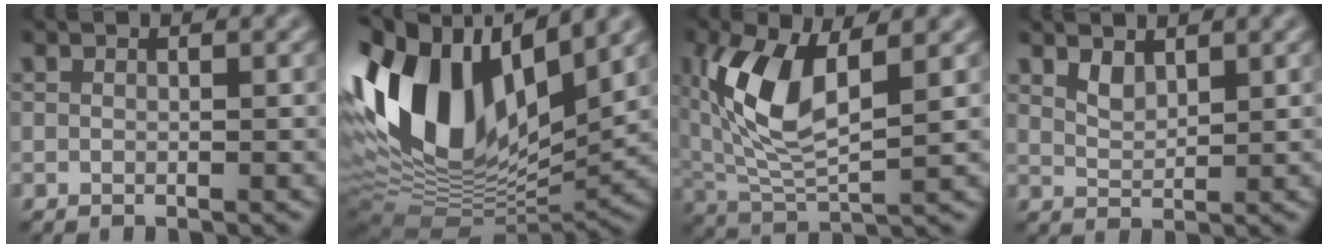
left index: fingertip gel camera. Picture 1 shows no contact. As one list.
[{"total": 15.3, "force": [3.4, 8.6, 12.3], "torque": [-0.246, 0.013, 0.059]}, {"total": 8.8, "force": [1.8, 4.0, 7.6], "torque": [-0.169, -0.003, 0.039]}, {"total": 1.2, "force": [0.8, 0.6, 0.6], "torque": [-0.014, -0.004, 0.025]}]